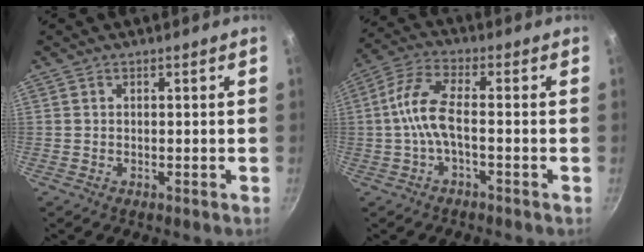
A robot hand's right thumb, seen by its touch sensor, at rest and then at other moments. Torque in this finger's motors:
{"motor_torque": [-0.38, 0.63, 1.24, 0.01, 0.32]}